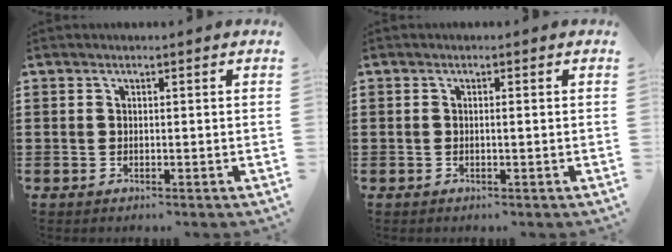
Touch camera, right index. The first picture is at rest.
{"total": 0.6, "force": [-0.2, 0.0, 0.5], "torque": [-0.008, -0.003, -0.002]}